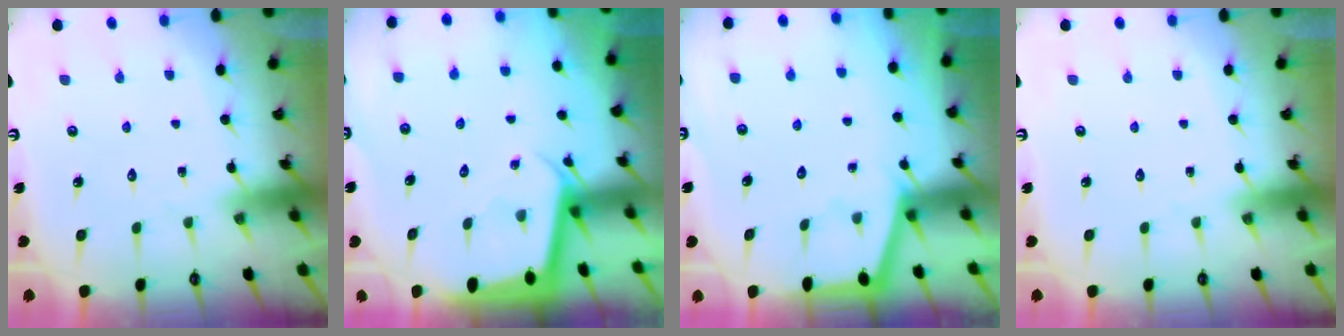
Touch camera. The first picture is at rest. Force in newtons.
{"total": 2.5, "press": 2.5, "slide": 0.1}
{"total": 1.4, "press": 1.3, "slide": 0.3}
{"total": 0.0}